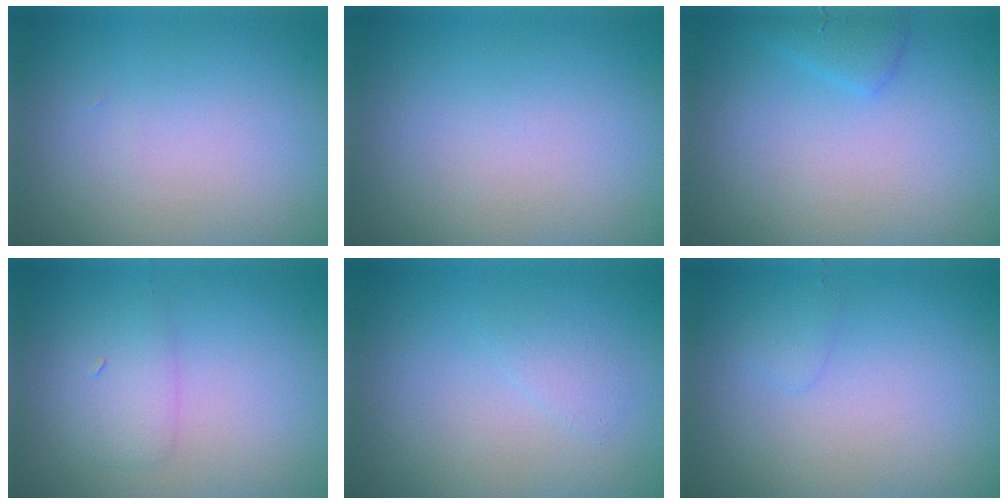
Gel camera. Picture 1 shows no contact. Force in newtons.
{"total": 0.0}
{"total": 1.4, "press": 1.4, "slide": 0.1}
{"total": 2.1, "press": 2.1, "slide": 0.1}
{"total": 0.9, "press": 0.9, "slide": 0.1}
{"total": 0.8, "press": 0.8, "slide": 0.1}